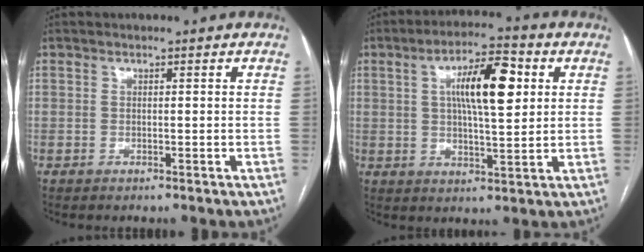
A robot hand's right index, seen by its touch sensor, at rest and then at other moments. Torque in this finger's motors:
{"motor_torque": [0.45, 0.04, 0.62, 0.11]}